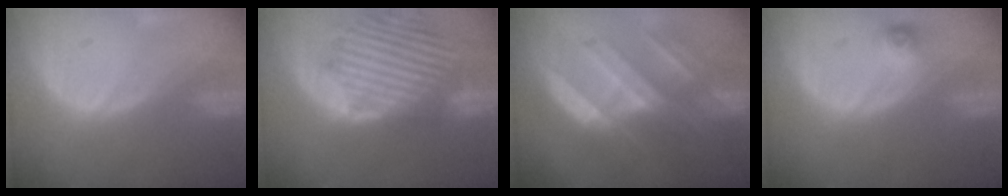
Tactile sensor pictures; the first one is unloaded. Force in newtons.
{"total": 13.7, "press": 11.8, "slide": 7.0}
{"total": 8.7, "press": 7.9, "slide": 3.5}
{"total": 2.3, "press": 2.2, "slide": 0.7}